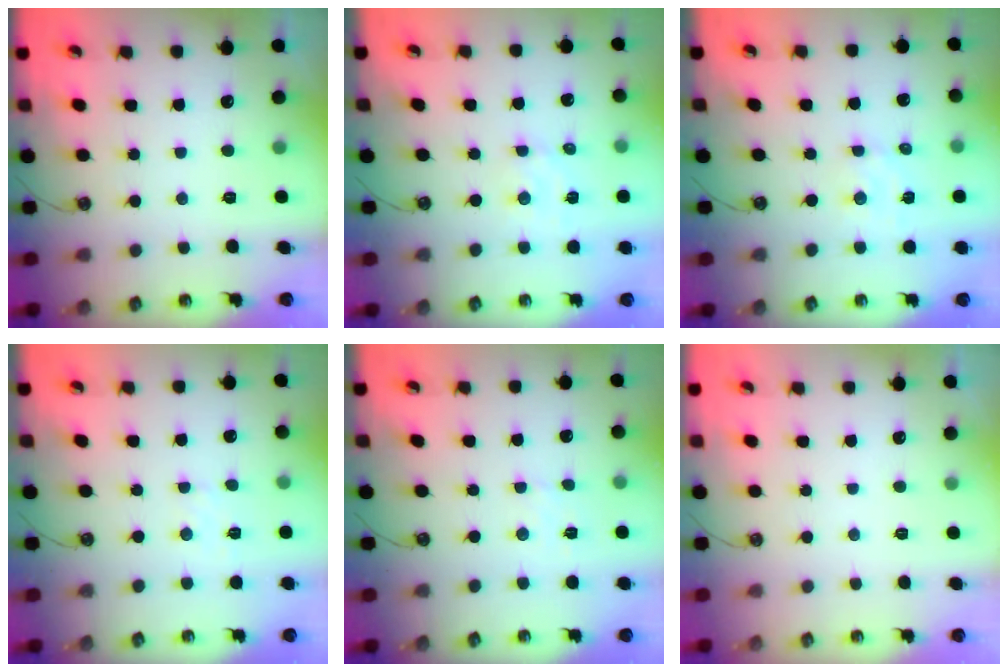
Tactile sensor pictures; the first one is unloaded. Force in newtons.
{"total": 2.6, "press": 2.6, "slide": 0.6}
{"total": 2.6, "press": 2.6, "slide": 0.6}
{"total": 3.1, "press": 3.1, "slide": 0.5}
{"total": 2.1, "press": 2.1, "slide": 0.4}
{"total": 0.0}